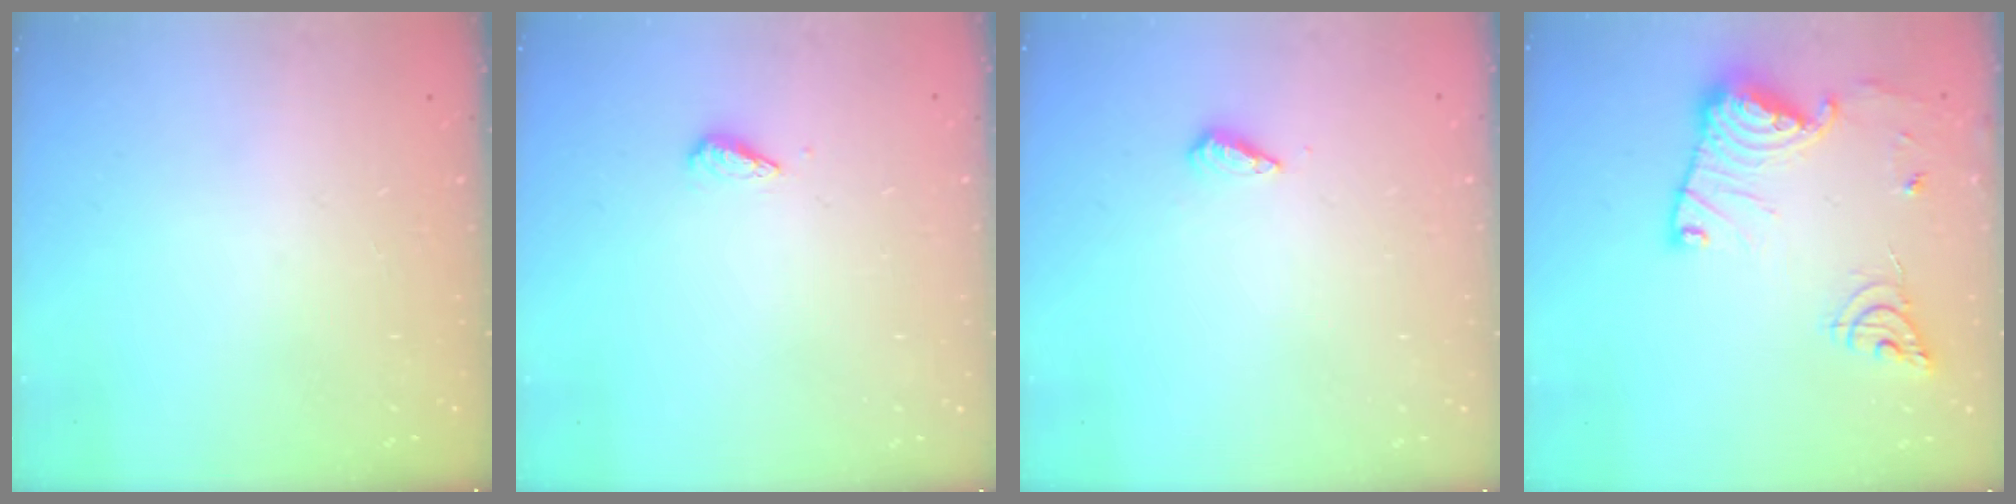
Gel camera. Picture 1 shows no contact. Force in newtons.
{"total": 2.7, "press": 2.7, "slide": 0.6}
{"total": 4.2, "press": 4.1, "slide": 1.0}
{"total": 17.8, "press": 17.8, "slide": 1.6}